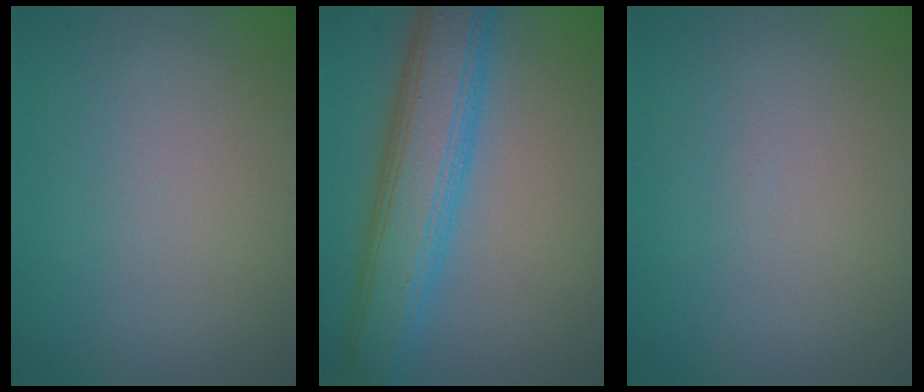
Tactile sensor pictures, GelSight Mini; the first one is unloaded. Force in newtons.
{"total": 7.5, "press": 7.5, "slide": 0.2}
{"total": 0.0}